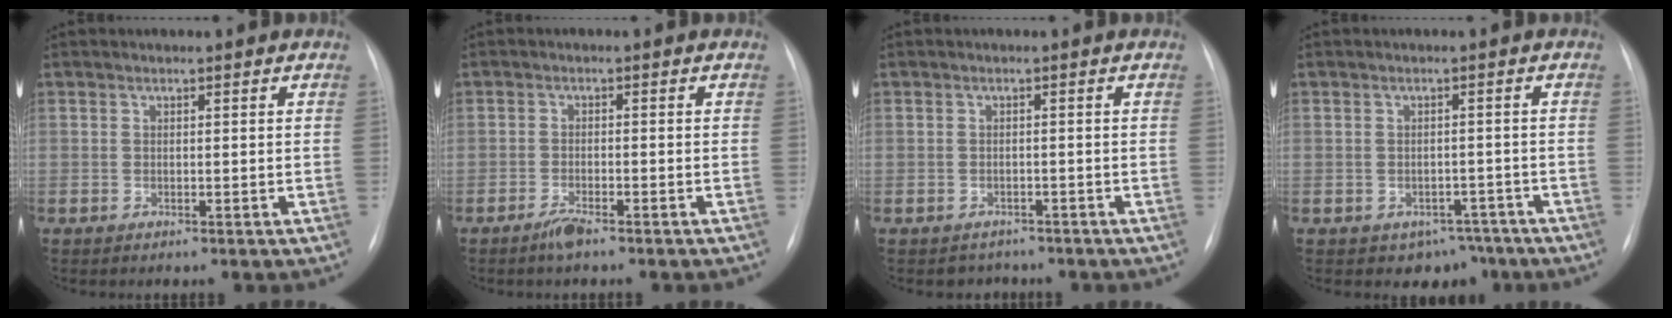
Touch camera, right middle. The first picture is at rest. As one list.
[{"total": 2.5, "force": [-2.1, 0.2, 1.4], "torque": [-0.029, -0.003, -0.036]}, {"total": 2.5, "force": [-2.1, 1.4, -0.4], "torque": [0.000, 0.006, -0.029]}, {"total": 4.6, "force": [-3.3, 3.1, 0.7], "torque": [0.007, 0.014, -0.039]}]